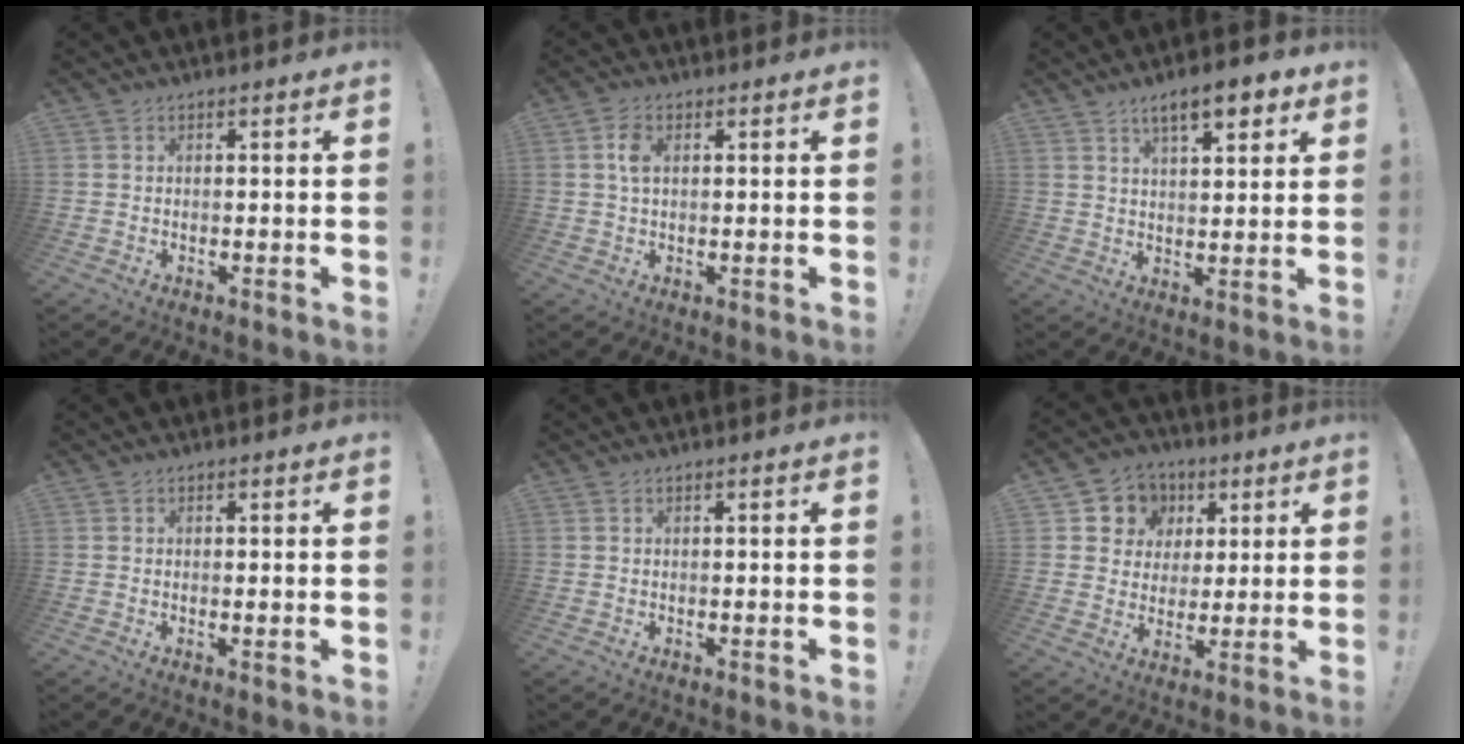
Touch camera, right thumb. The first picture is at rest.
{"total": 4.2, "force": [0.9, 2.4, 3.4], "torque": [-0.056, 0.003, 0.014]}
{"total": 8.9, "force": [5.3, 3.1, 6.5], "torque": [-0.094, -0.021, 0.089]}
{"total": 0.7, "force": [0.3, 0.1, 0.6], "torque": [-0.001, -0.004, 0.003]}
{"total": 0.0}
{"total": 8.6, "force": [2.2, 8.1, 1.8], "torque": [-0.032, -0.009, 0.049]}